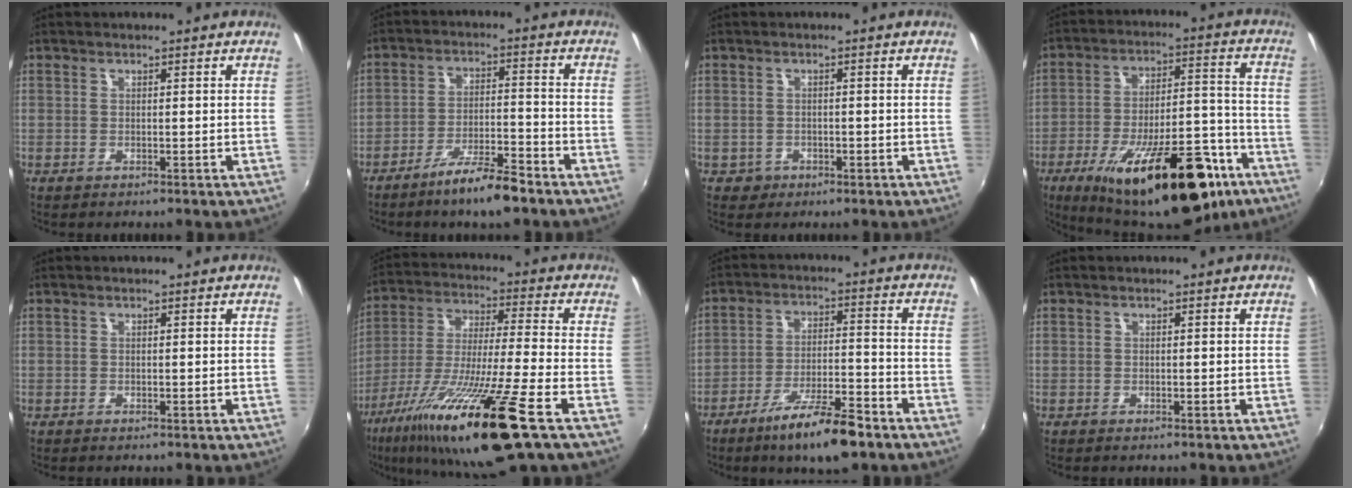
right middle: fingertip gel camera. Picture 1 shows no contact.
{"total": 7.9, "force": [-6.1, 0.9, 4.9], "torque": [-0.098, 0.002, -0.103]}
{"total": 2.3, "force": [-0.7, 2.1, 0.6], "torque": [-0.017, -0.003, -0.008]}
{"total": 26.3, "force": [-16.0, 9.3, 18.7], "torque": [-0.293, -0.012, -0.225]}
{"total": 0.0}
{"total": 21.7, "force": [-12.6, 0.2, 17.6], "torque": [-0.335, -0.052, -0.229]}
{"total": 11.7, "force": [-8.3, 2.3, 8.0], "torque": [-0.149, -0.009, -0.139]}
{"total": 0.0}